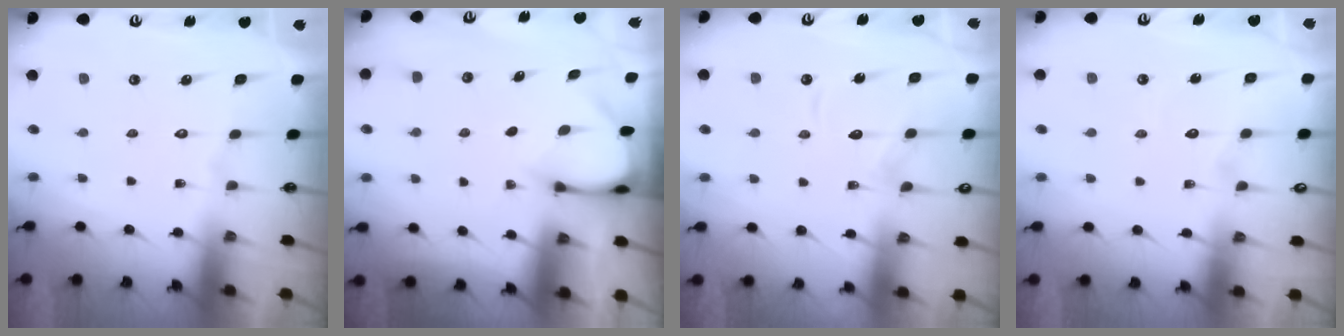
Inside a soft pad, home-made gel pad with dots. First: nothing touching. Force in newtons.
{"total": 3.3, "press": 3.3, "slide": 0.3}
{"total": 10.1, "press": 10.0, "slide": 1.1}
{"total": 4.3, "press": 4.2, "slide": 0.4}